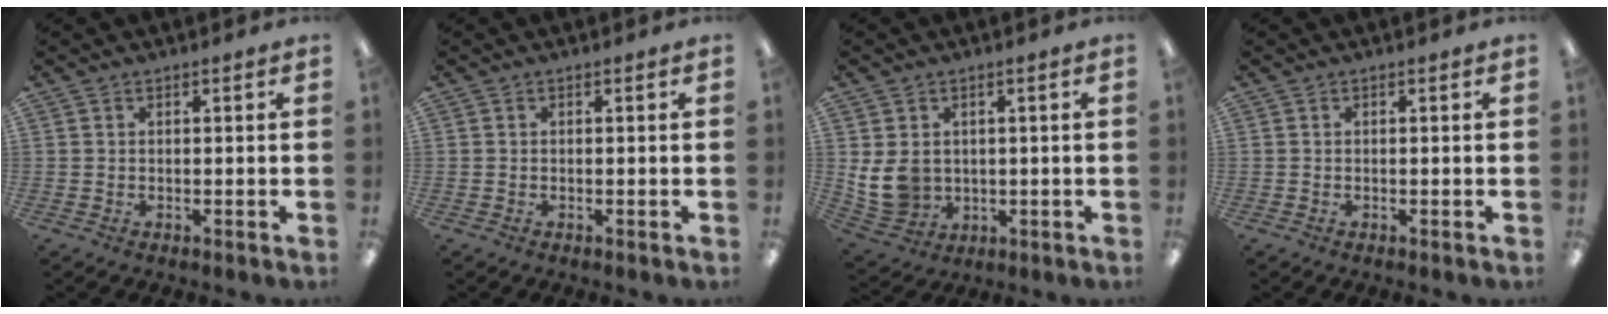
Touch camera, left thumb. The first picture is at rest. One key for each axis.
{"total": 0.0}
{"total": 7.8, "fx": 1.2, "fy": 6.7, "fz": 3.8, "tx": -0.097, "ty": 0.004, "tz": 0.029}
{"total": 0.0}